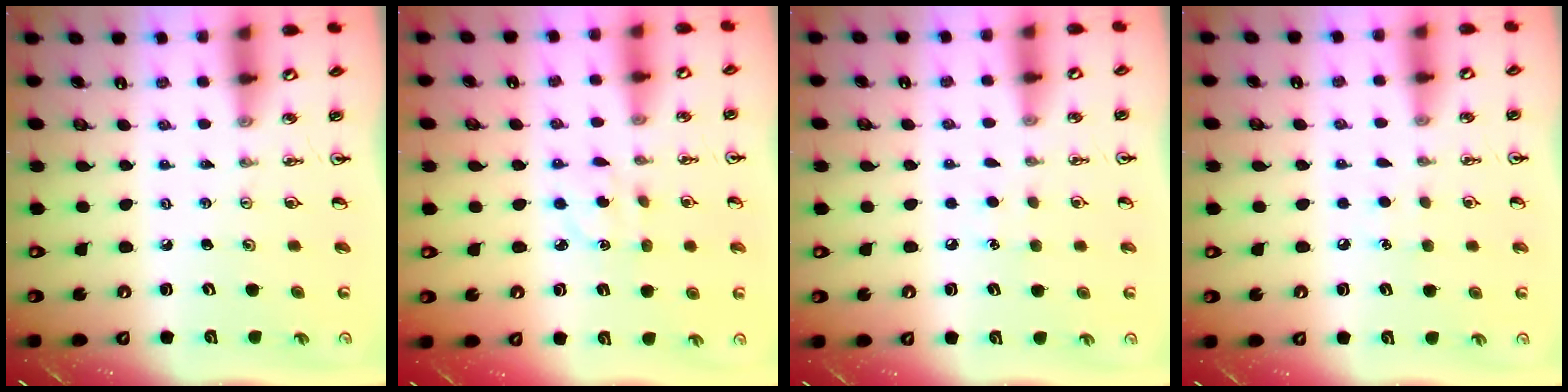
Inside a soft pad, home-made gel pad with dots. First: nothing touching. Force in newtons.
{"total": 3.6, "press": 3.5, "slide": 0.7}
{"total": 5.2, "press": 5.1, "slide": 0.6}
{"total": 5.2, "press": 5.1, "slide": 0.6}